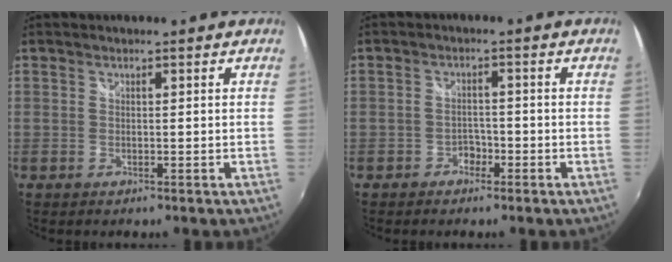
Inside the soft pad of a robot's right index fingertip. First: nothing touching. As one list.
[{"total": 2.4, "force": [-1.5, 1.8, 0.6], "torque": [-0.014, 0.005, -0.025]}]